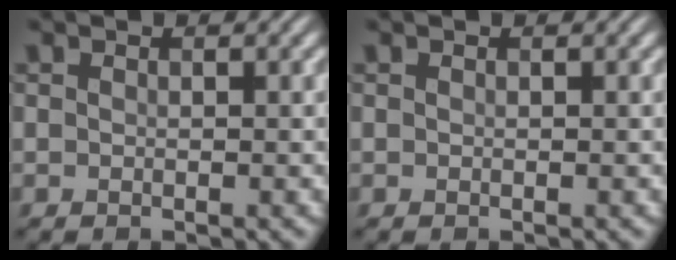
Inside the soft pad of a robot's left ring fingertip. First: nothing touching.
{"total": 0.0}